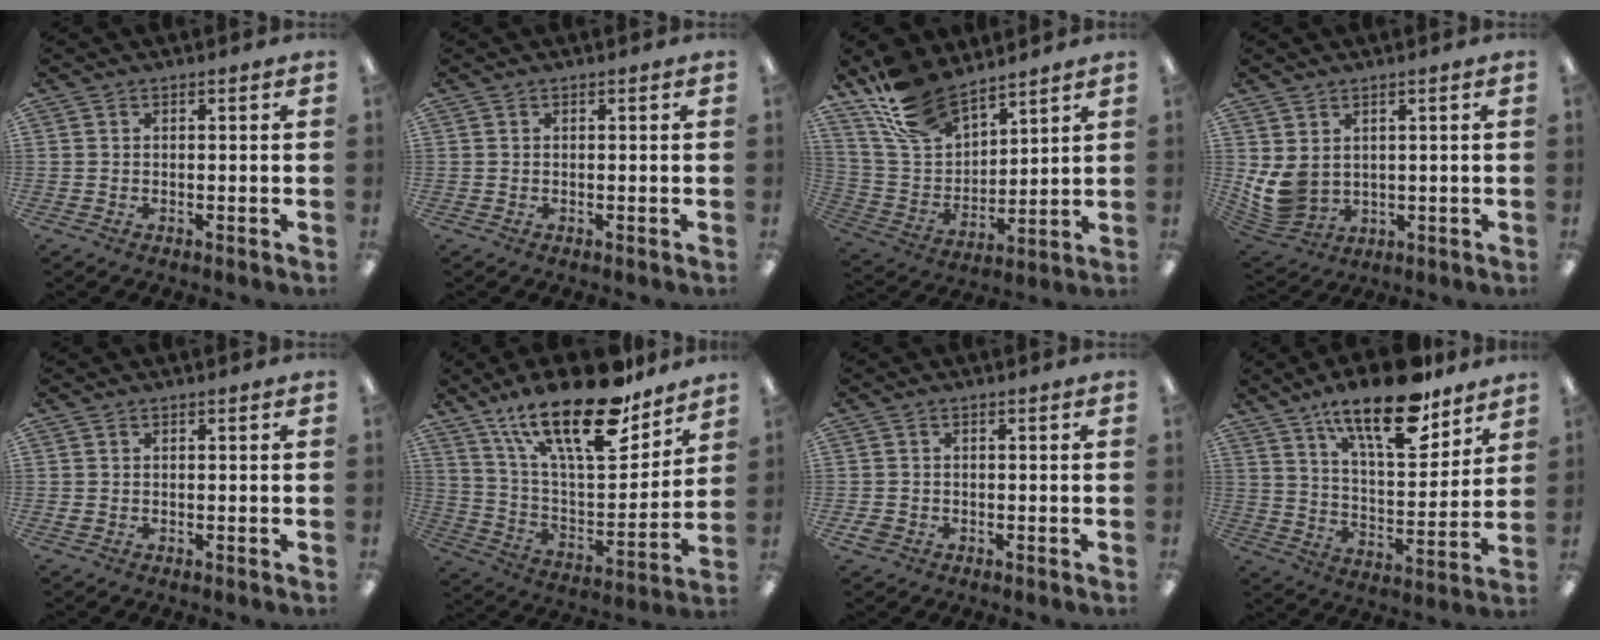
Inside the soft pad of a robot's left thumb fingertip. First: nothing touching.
{"total": 0.0}
{"total": 16.0, "force": [12.5, 7.6, 6.5], "torque": [-0.151, -0.061, 0.239]}
{"total": 7.7, "force": [1.8, 5.9, 4.7], "torque": [-0.119, -0.007, 0.039]}
{"total": 0.8, "force": [0.1, 0.6, 0.5], "torque": [-0.010, 0.003, 0.001]}
{"total": 25.4, "force": [17.2, 9.2, 16.2], "torque": [-0.265, -0.102, 0.292]}
{"total": 1.8, "force": [-0.6, 1.5, 0.8], "torque": [-0.013, 0.002, -0.011]}
{"total": 19.5, "force": [13.8, 6.8, 12.0], "torque": [-0.184, -0.082, 0.226]}